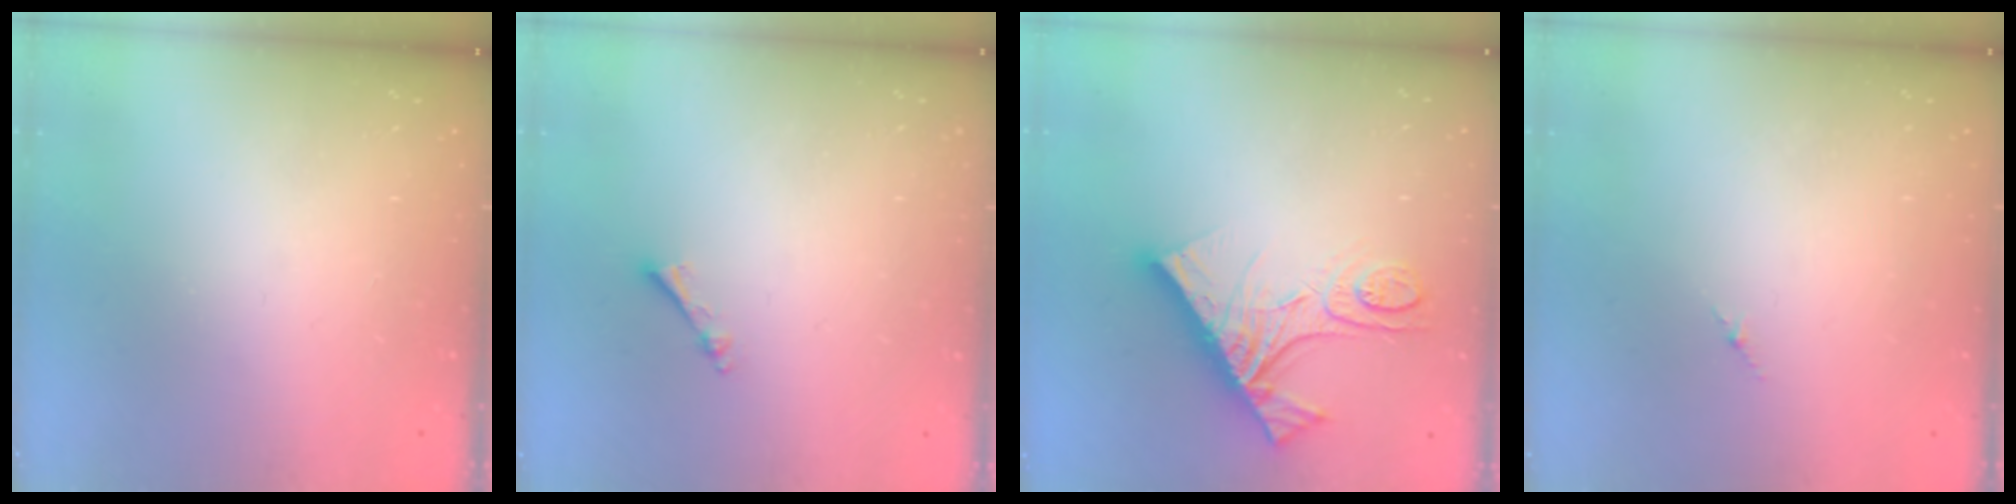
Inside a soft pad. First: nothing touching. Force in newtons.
{"total": 2.4, "press": 2.3, "slide": 0.4}
{"total": 17.9, "press": 17.8, "slide": 2.0}
{"total": 1.8, "press": 1.7, "slide": 0.6}